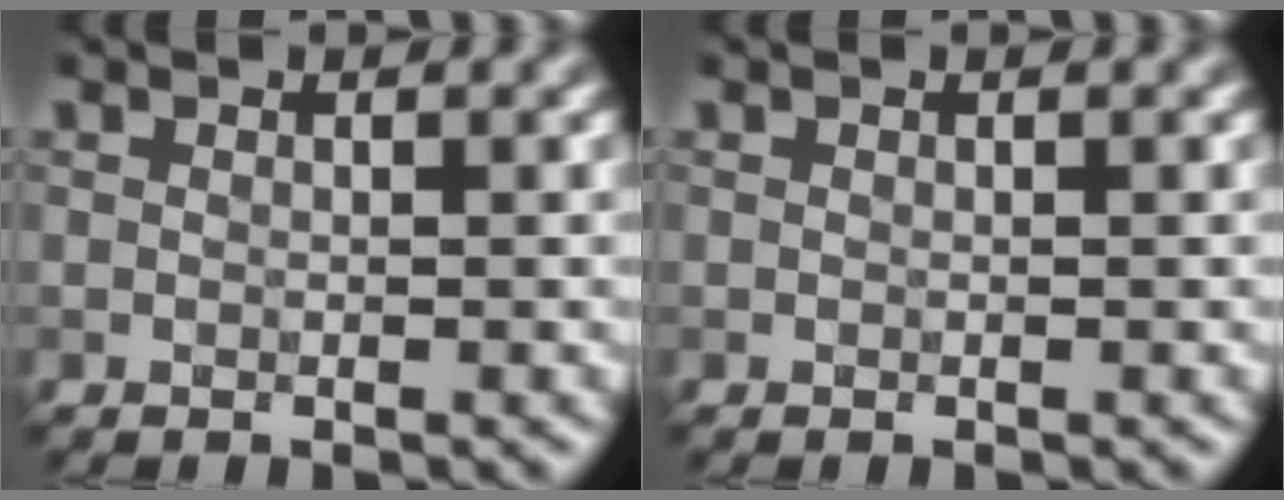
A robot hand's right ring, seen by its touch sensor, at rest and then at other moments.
{"total": 0.0}